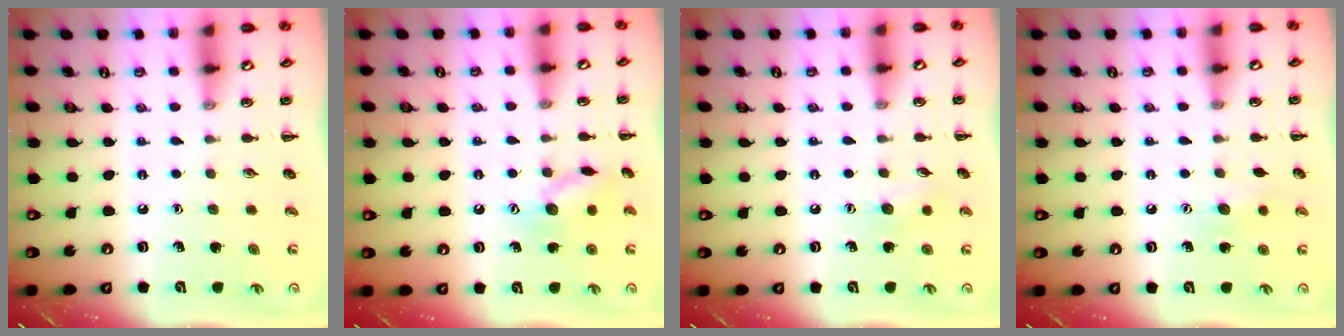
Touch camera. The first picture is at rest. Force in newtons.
{"total": 10.3, "press": 10.3, "slide": 0.5}
{"total": 6.4, "press": 6.2, "slide": 1.4}
{"total": 6.8, "press": 6.6, "slide": 1.7}